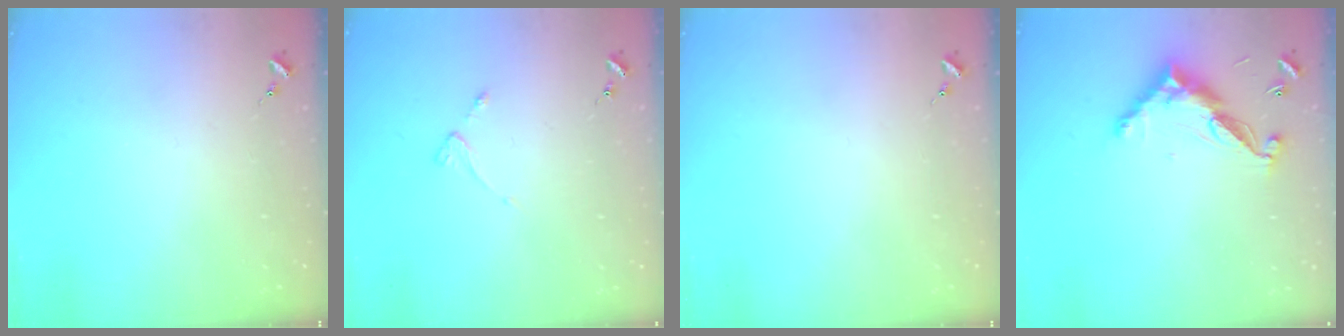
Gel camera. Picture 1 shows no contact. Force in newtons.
{"total": 2.7, "press": 2.6, "slide": 0.5}
{"total": 0.0}
{"total": 12.8, "press": 12.8, "slide": 0.4}